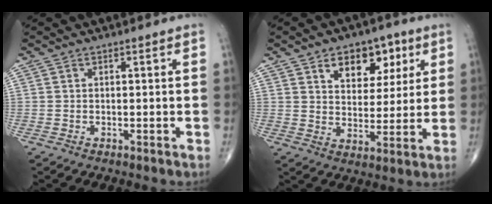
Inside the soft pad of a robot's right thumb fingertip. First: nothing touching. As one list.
[{"total": 11.1, "force": [5.3, 7.2, 6.6], "torque": [-0.056, -0.020, 0.080]}]